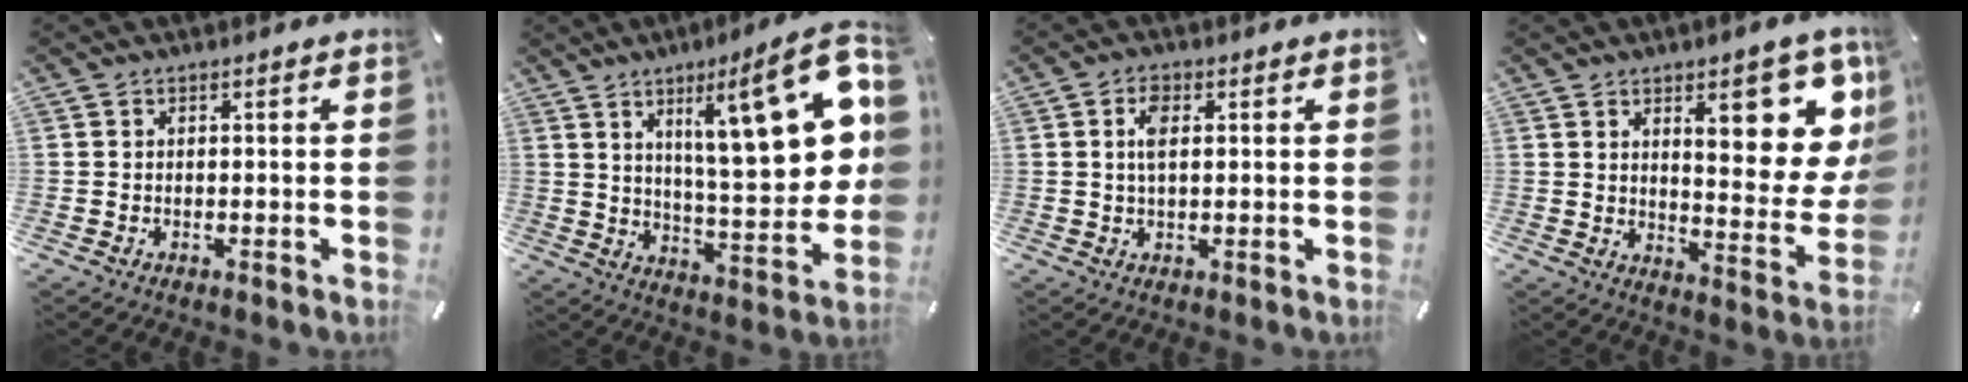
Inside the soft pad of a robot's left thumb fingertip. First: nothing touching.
{"total": 24.4, "force": [9.7, 8.0, 21.0], "torque": [-0.294, -0.058, 0.148]}
{"total": 4.1, "force": [1.0, 2.1, 3.4], "torque": [-0.066, 0.005, 0.015]}
{"total": 17.5, "force": [8.5, 6.4, 13.8], "torque": [-0.169, -0.054, 0.130]}